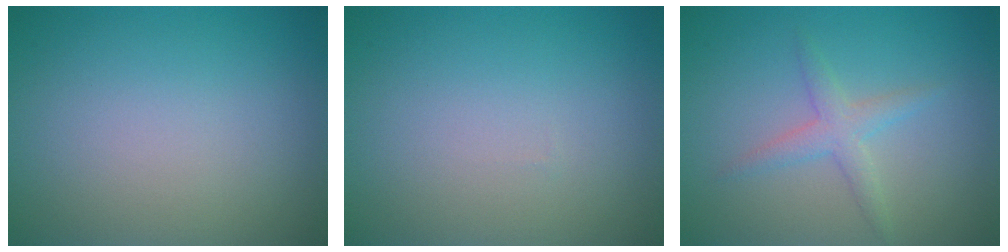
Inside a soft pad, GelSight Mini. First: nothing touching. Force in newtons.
{"total": 0.0}
{"total": 2.1, "press": 2.1, "slide": 0.0}